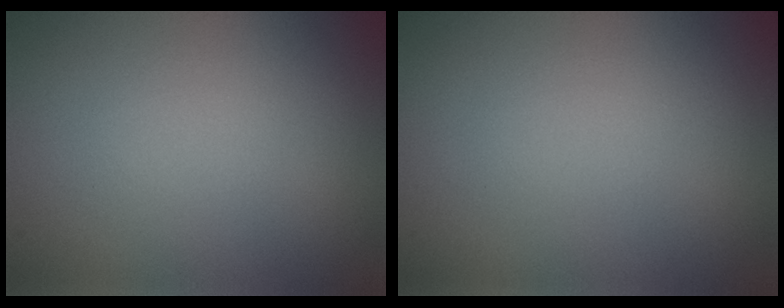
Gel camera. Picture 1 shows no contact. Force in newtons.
{"total": 0.0}